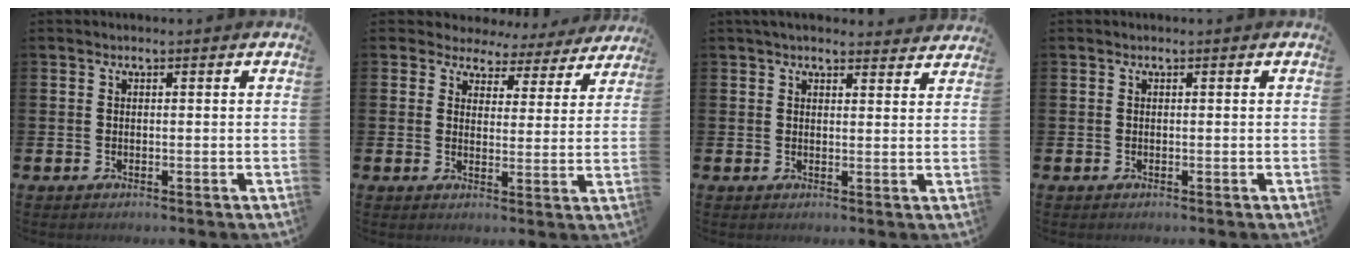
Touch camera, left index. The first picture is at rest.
{"total": 3.9, "force": [3.3, 2.0, 0.2], "torque": [-0.020, -0.028, 0.052]}
{"total": 3.5, "force": [3.3, 0.7, 0.7], "torque": [-0.007, -0.017, 0.059]}
{"total": 0.0}